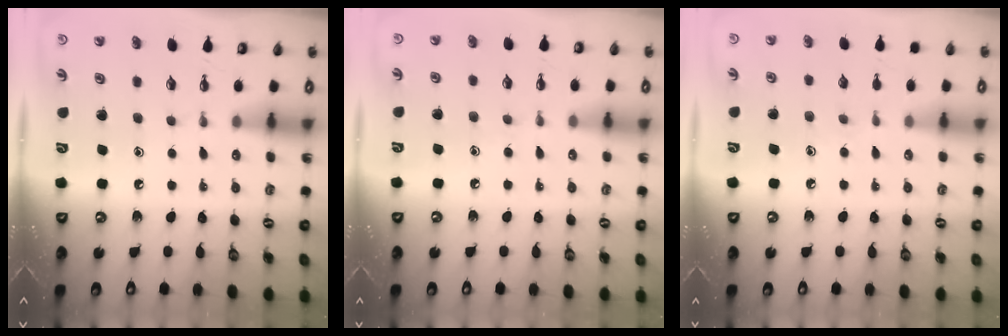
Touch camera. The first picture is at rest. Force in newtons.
{"total": 5.3, "press": 5.2, "slide": 0.6}
{"total": 5.7, "press": 5.7, "slide": 0.6}